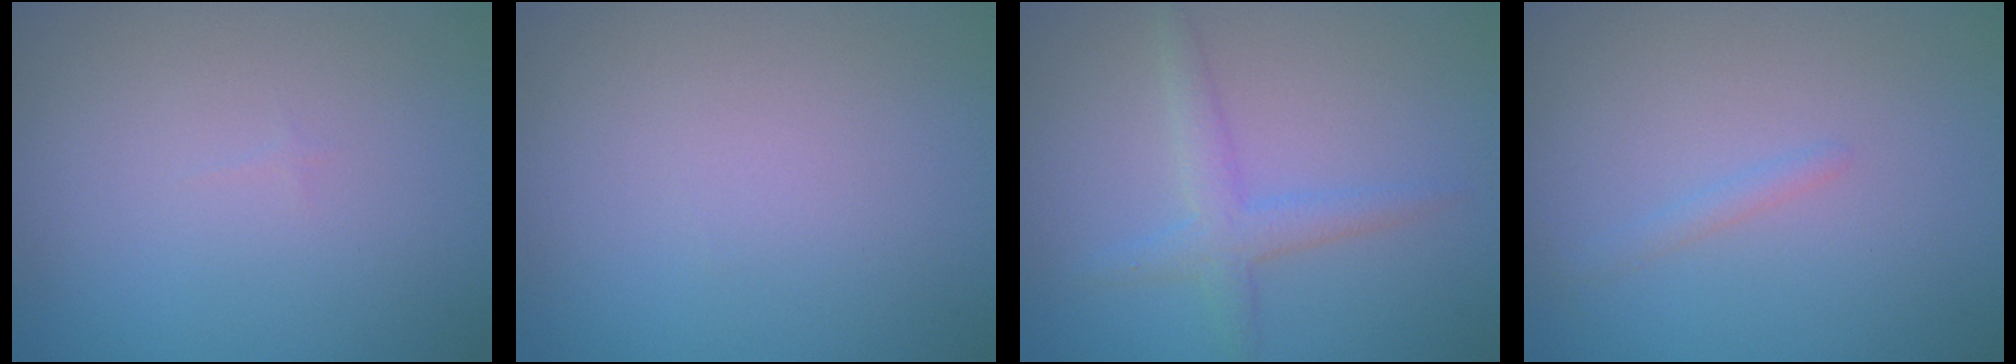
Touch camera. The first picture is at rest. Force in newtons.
{"total": 0.0}
{"total": 2.4, "press": 2.4, "slide": 0.2}
{"total": 0.7, "press": 0.7, "slide": 0.0}